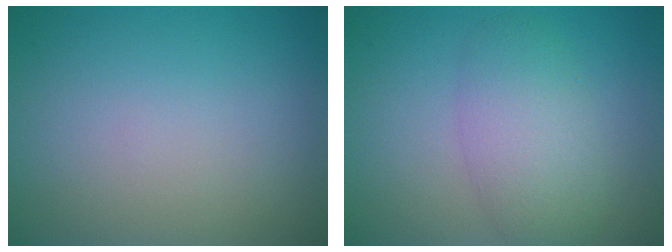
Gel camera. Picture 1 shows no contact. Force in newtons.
{"total": 4.3, "press": 4.3, "slide": 0.1}